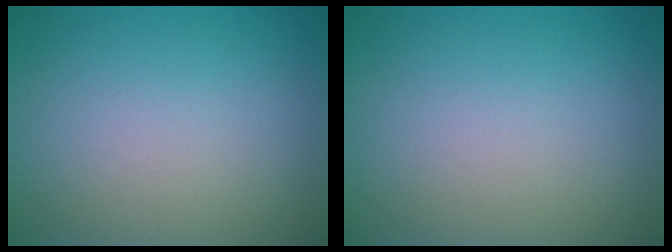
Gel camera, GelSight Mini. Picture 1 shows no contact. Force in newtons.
{"total": 0.0}